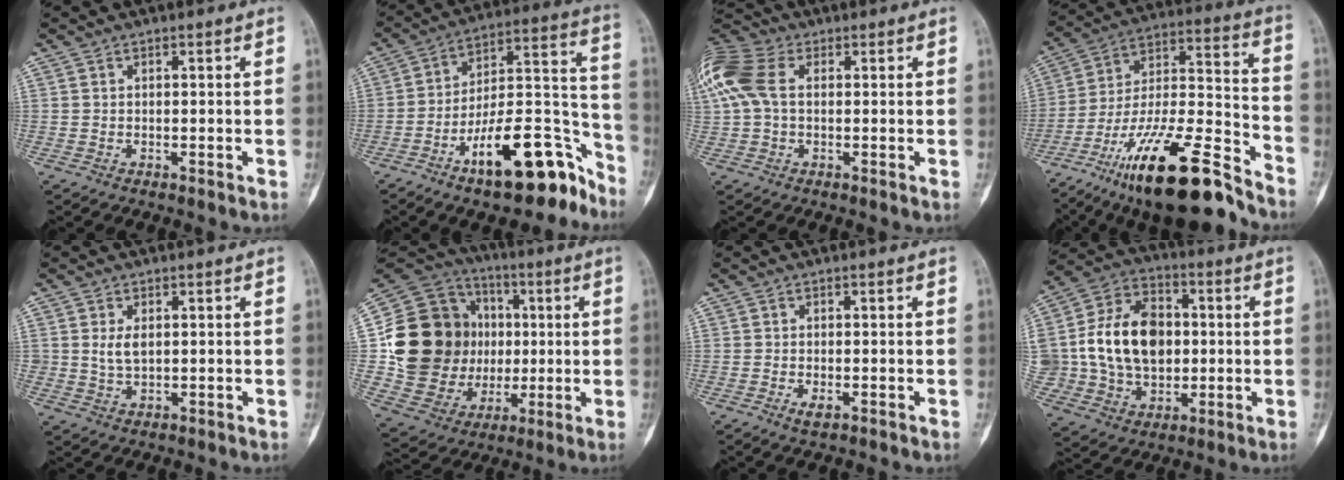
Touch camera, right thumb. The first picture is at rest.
{"total": 19.5, "force": [-12.4, 7.0, 13.4], "torque": [-0.164, 0.117, -0.202]}
{"total": 12.7, "force": [2.3, 8.4, 9.2], "torque": [-0.234, 0.030, 0.039]}
{"total": 24.9, "force": [-17.7, 6.1, 16.5], "torque": [-0.271, 0.084, -0.304]}
{"total": 3.4, "force": [0.7, 2.1, 2.7], "torque": [-0.045, -0.006, 0.020]}
{"total": 25.1, "force": [1.5, 20.8, 14.1], "torque": [-0.224, 0.032, 0.048]}
{"total": 1.8, "force": [-0.7, 0.8, 1.4], "torque": [-0.026, -0.001, -0.013]}
{"total": 19.7, "force": [1.0, 14.6, 13.2], "torque": [-0.210, 0.022, 0.029]}